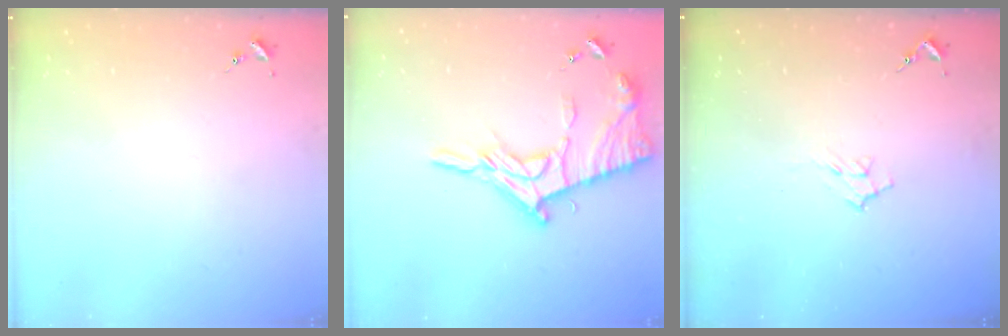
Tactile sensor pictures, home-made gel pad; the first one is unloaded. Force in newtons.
{"total": 15.9, "press": 15.8, "slide": 1.5}
{"total": 6.5, "press": 6.4, "slide": 1.3}